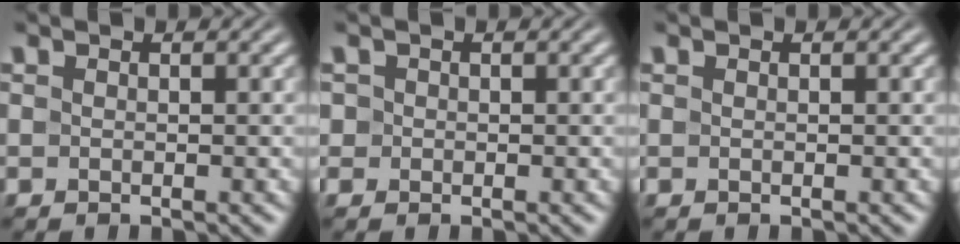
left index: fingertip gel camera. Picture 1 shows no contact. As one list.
[{"total": 0.9, "force": [0.0, 0.9, 0.0], "torque": [0.008, -0.002, -0.005]}, {"total": 0.0}]